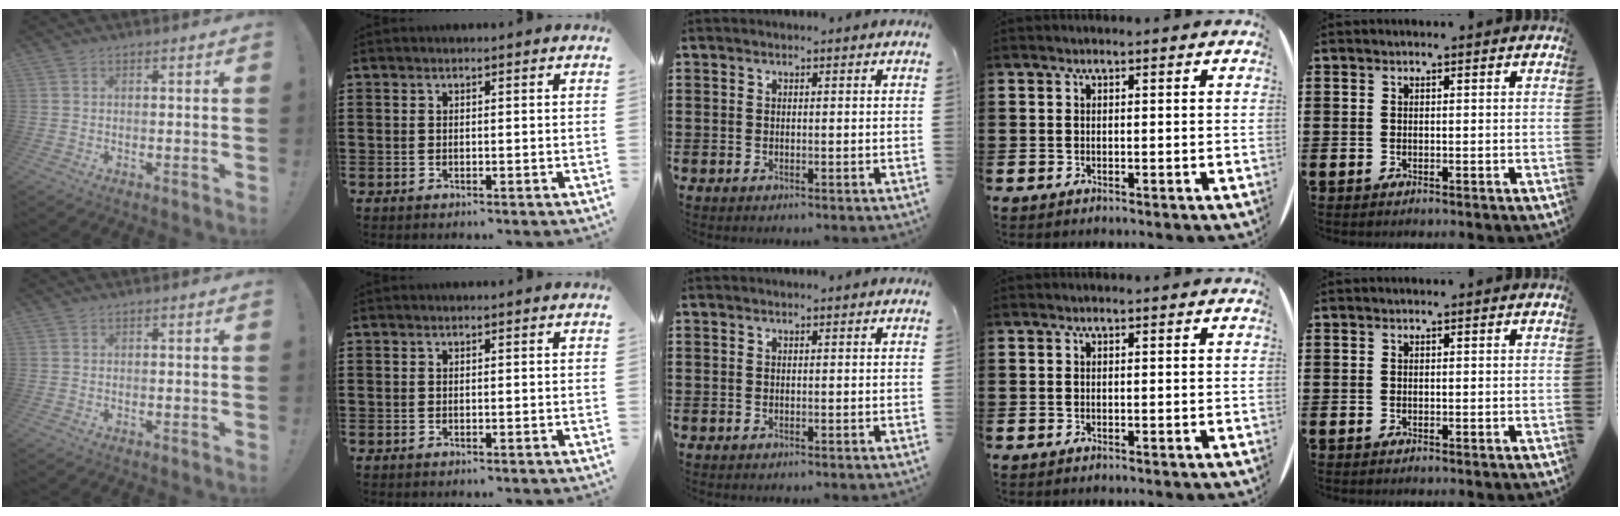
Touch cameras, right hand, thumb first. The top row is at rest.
{}